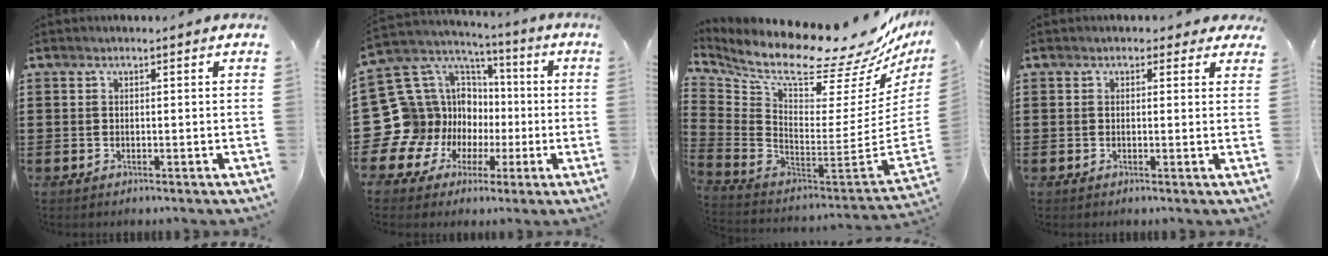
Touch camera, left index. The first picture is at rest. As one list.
[{"total": 15.3, "force": [-1.9, 14.5, 4.5], "torque": [-0.178, -0.028, -0.002]}, {"total": 12.8, "force": [10.7, 1.7, 6.8], "torque": [-0.141, -0.099, 0.173]}, {"total": 1.5, "force": [0.6, 1.1, 0.6], "torque": [-0.009, 0.006, 0.008]}]